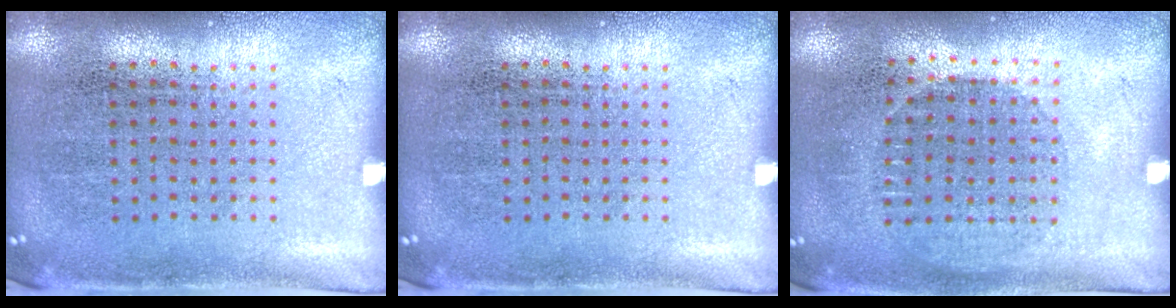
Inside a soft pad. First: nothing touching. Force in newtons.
{"total": 0.0}
{"total": 0.9, "press": 0.8, "slide": 0.4}